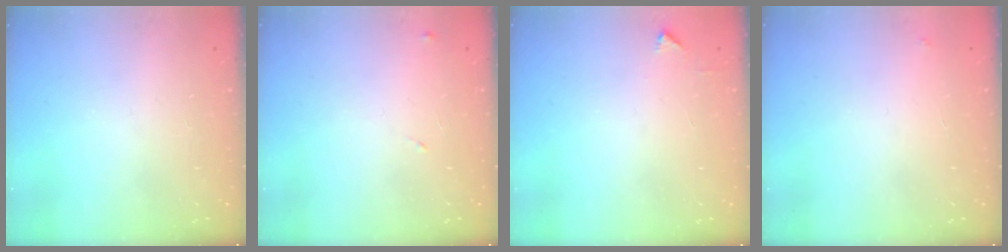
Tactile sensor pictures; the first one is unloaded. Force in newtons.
{"total": 8.1, "press": 8.1, "slide": 0.6}
{"total": 2.1, "press": 2.1, "slide": 0.3}
{"total": 3.8, "press": 3.8, "slide": 0.2}